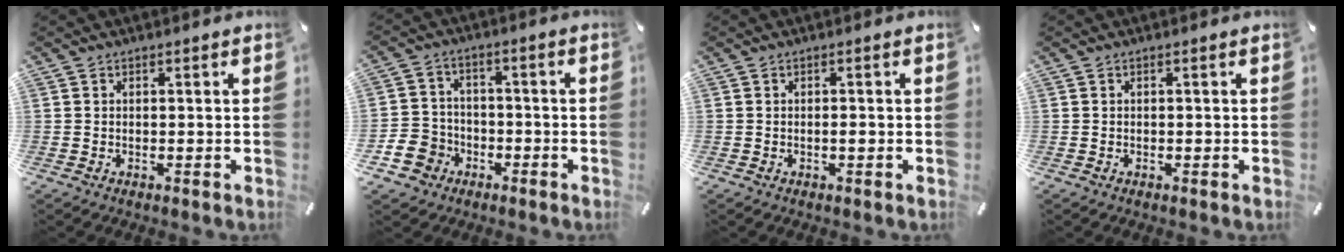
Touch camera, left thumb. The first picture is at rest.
{"total": 7.5, "force": [-3.2, 6.6, 1.7], "torque": [-0.057, 0.023, -0.060]}
{"total": 1.5, "force": [-0.3, 0.2, 1.4], "torque": [-0.026, -0.002, -0.006]}
{"total": 0.0}